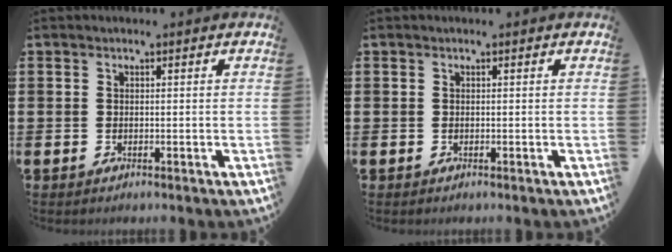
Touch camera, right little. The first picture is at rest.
{"total": 0.0}